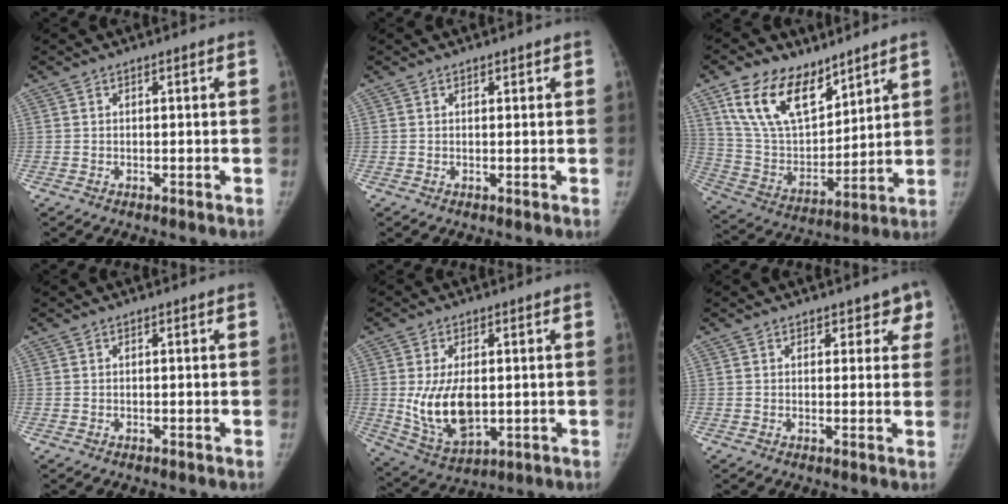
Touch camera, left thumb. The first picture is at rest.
{"total": 0.7, "force": [0.5, 0.3, 0.2], "torque": [0.001, -0.003, 0.006]}
{"total": 17.7, "force": [11.2, 9.6, 9.8], "torque": [-0.138, -0.051, 0.224]}
{"total": 0.0}
{"total": 11.9, "force": [0.0, 6.7, 9.9], "torque": [-0.174, -0.015, 0.019]}
{"total": 4.0, "force": [2.7, 2.5, 1.5], "torque": [0.030, -0.010, 0.030]}